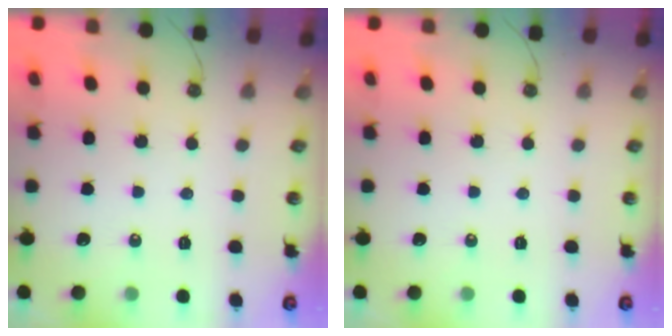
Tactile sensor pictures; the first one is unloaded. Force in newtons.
{"total": 0.0}